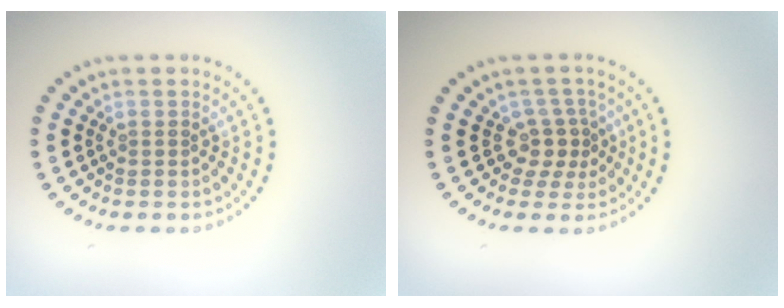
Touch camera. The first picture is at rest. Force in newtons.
{"total": 2.5, "press": 1.7, "slide": 1.8}